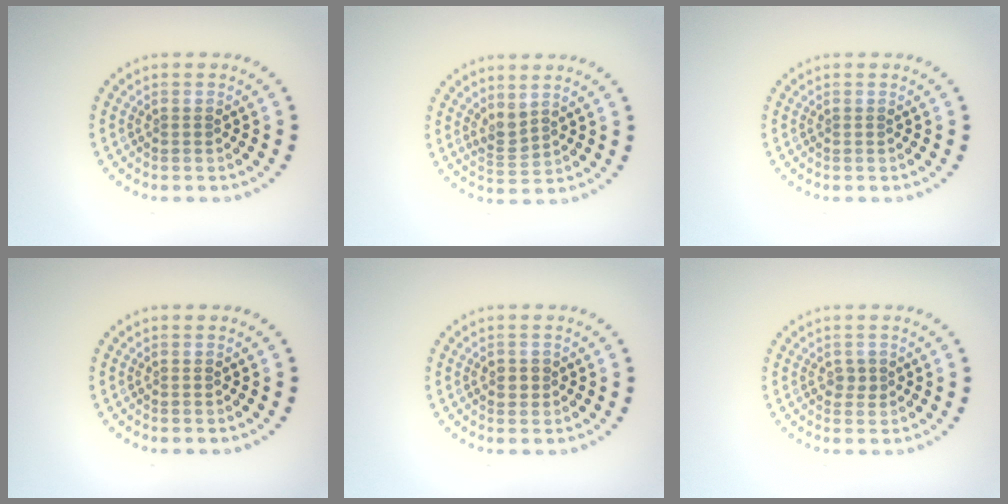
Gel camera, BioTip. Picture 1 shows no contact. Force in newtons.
{"total": 1.6, "press": 1.3, "slide": 1.0}
{"total": 0.0}
{"total": 0.0}
{"total": 1.2, "press": 1.2, "slide": 0.4}
{"total": 1.1, "press": 1.0, "slide": 0.3}